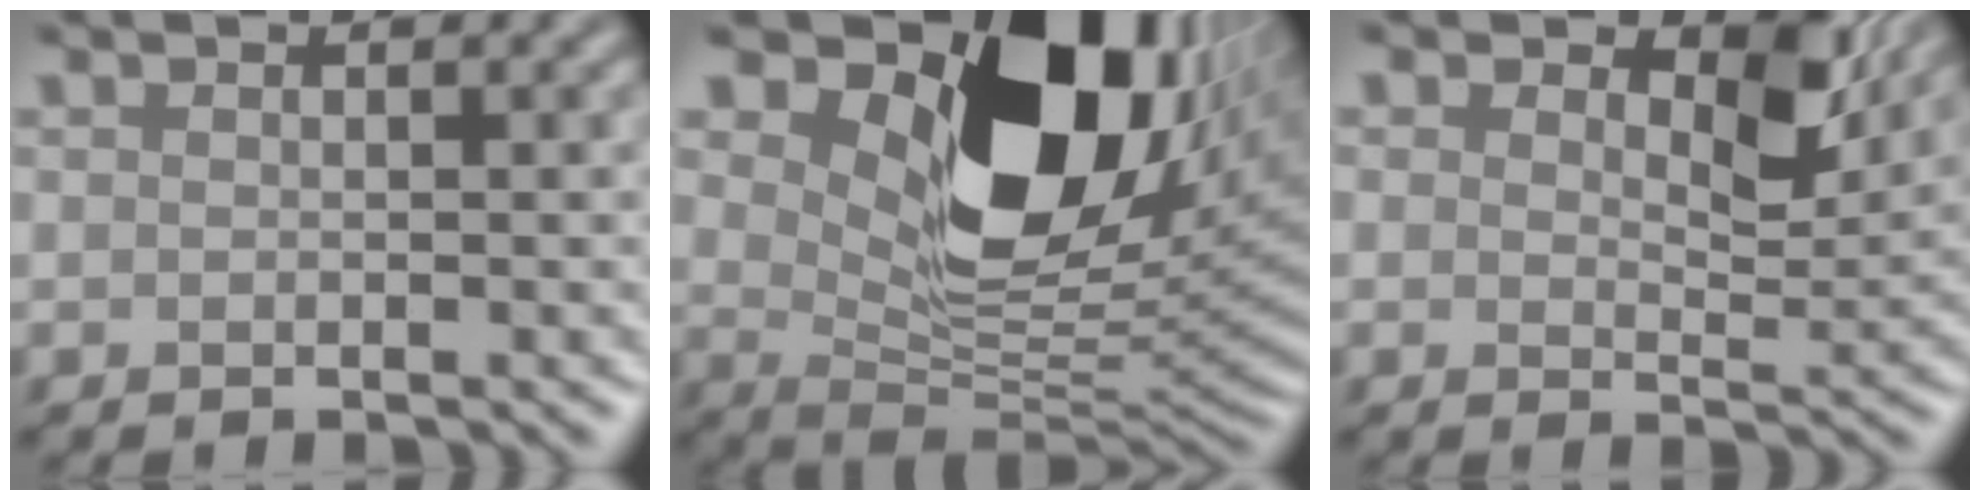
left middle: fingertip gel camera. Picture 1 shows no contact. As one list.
[{"total": 14.2, "force": [6.1, 8.1, 9.9], "torque": [-0.151, -0.007, 0.110]}, {"total": 5.4, "force": [2.8, 2.8, 3.8], "torque": [-0.055, -0.004, 0.031]}]